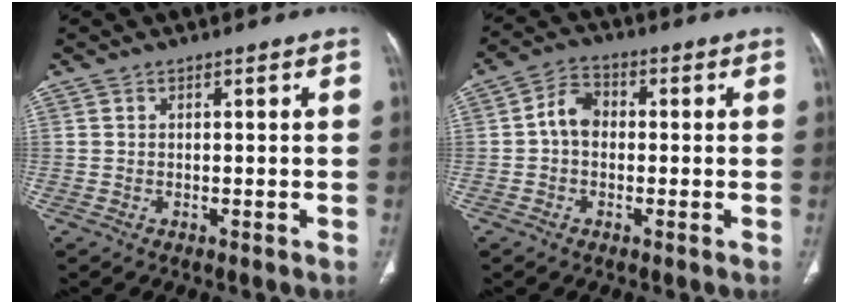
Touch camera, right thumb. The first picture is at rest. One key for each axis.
{"total": 5.1, "fx": -0.3, "fy": 3.9, "fz": 3.3, "tx": -0.044, "ty": 0.018, "tz": -0.015}